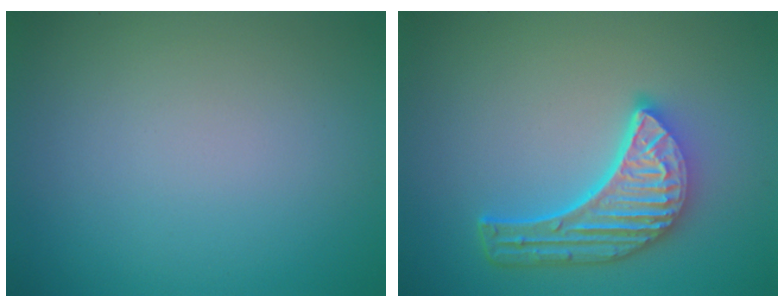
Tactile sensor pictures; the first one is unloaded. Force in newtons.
{"total": 6.0, "press": 4.6, "slide": 3.9}